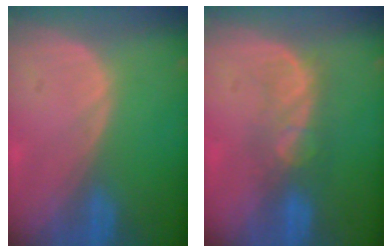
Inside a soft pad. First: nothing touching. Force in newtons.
{"total": 5.2, "press": 5.1, "slide": 1.3}